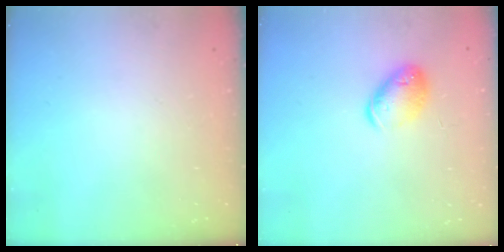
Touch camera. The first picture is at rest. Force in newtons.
{"total": 11.9, "press": 11.7, "slide": 2.1}